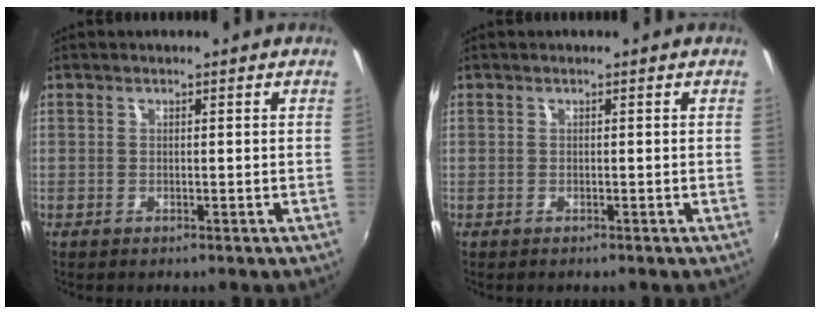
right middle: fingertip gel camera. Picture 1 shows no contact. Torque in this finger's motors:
{"motor_torque": [0.20, -0.14, 0.02, 0.00]}